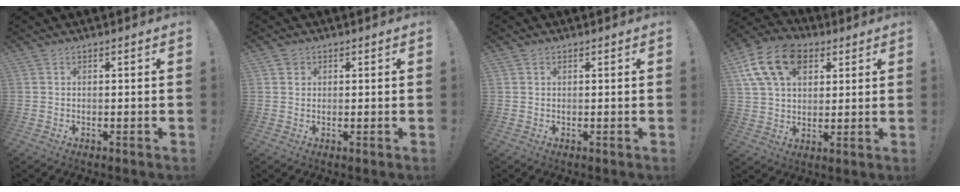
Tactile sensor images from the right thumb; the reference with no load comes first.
{"total": 2.0, "force": [1.0, 1.7, 0.4], "torque": [0.007, -0.004, 0.016]}
{"total": 0.7, "force": [0.4, 0.6, 0.1], "torque": [0.003, 0.000, 0.007]}
{"total": 17.0, "force": [7.3, 11.4, 10.2], "torque": [-0.177, -0.022, 0.139]}